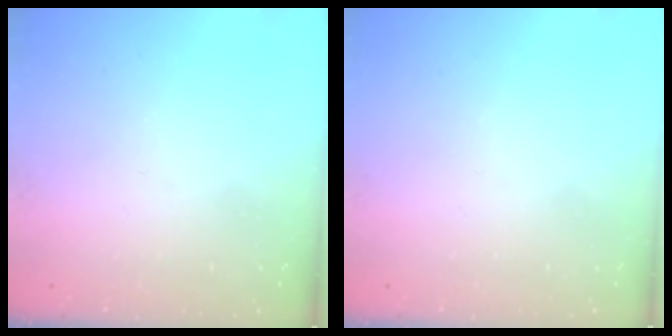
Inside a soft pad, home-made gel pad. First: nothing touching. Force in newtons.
{"total": 1.5, "press": 1.5, "slide": 0.1}